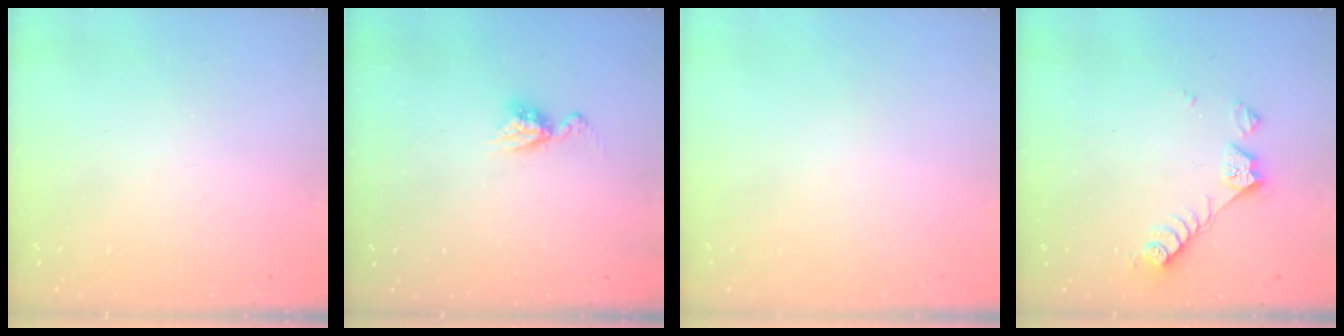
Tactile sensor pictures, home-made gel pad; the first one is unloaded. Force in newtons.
{"total": 6.2, "press": 6.2, "slide": 0.5}
{"total": 0.0}
{"total": 8.5, "press": 8.5, "slide": 0.5}